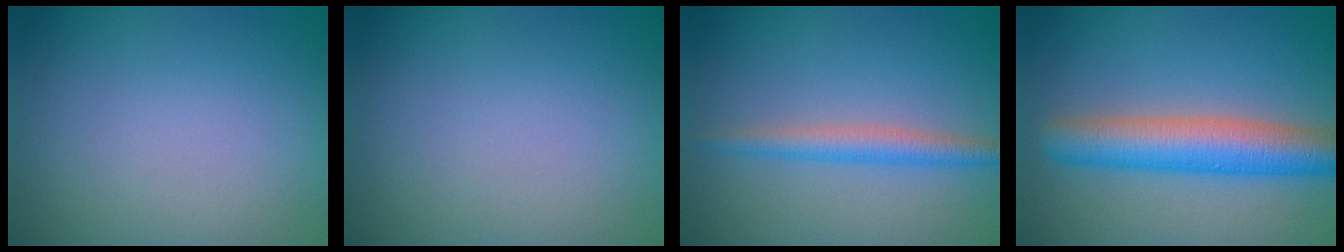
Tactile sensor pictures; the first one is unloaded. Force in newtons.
{"total": 0.0}
{"total": 2.3, "press": 2.3, "slide": 0.1}
{"total": 5.9, "press": 5.9, "slide": 0.1}